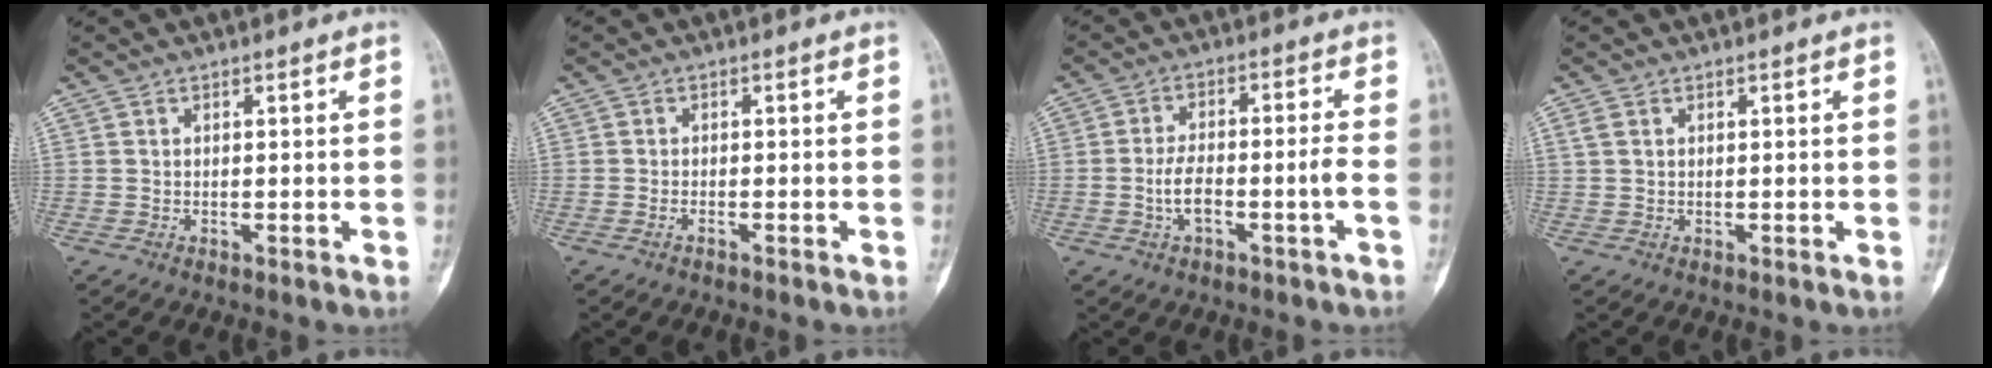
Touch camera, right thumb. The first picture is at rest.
{"total": 0.8, "force": [-0.6, 0.3, 0.5], "torque": [-0.011, 0.007, -0.011]}
{"total": 6.8, "force": [-2.3, 1.3, 6.2], "torque": [-0.129, 0.033, -0.037]}
{"total": 1.4, "force": [0.6, 0.9, 0.9], "torque": [-0.022, 0.008, 0.016]}